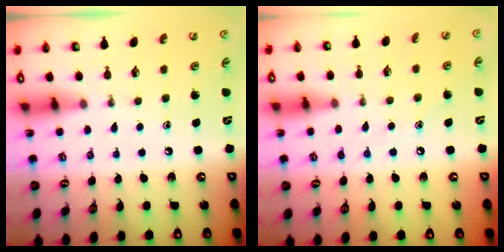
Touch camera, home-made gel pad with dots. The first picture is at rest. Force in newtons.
{"total": 6.9, "press": 6.9, "slide": 0.7}